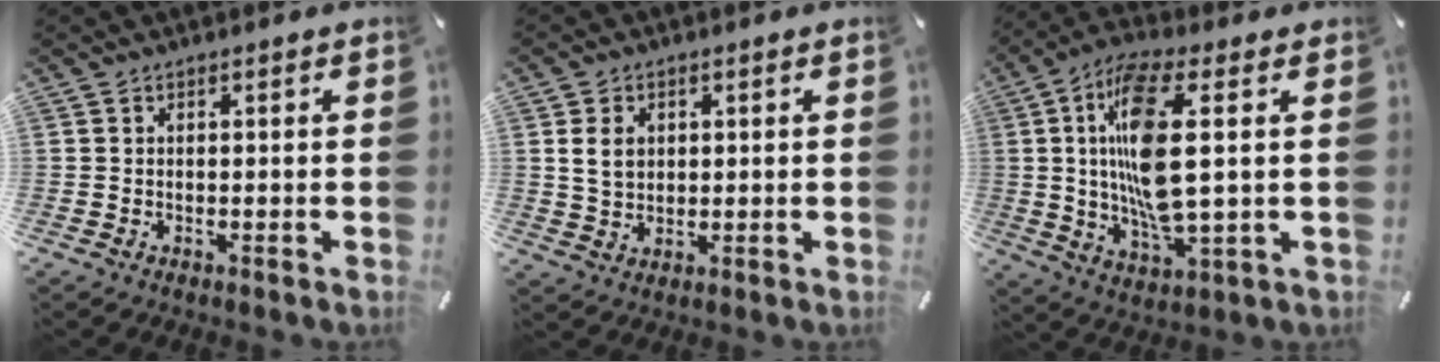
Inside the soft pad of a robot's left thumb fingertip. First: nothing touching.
{"total": 5.2, "force": [1.2, 4.3, 2.7], "torque": [-0.060, 0.003, 0.018]}
{"total": 16.4, "force": [2.5, 5.3, 15.3], "torque": [-0.326, -0.010, 0.036]}